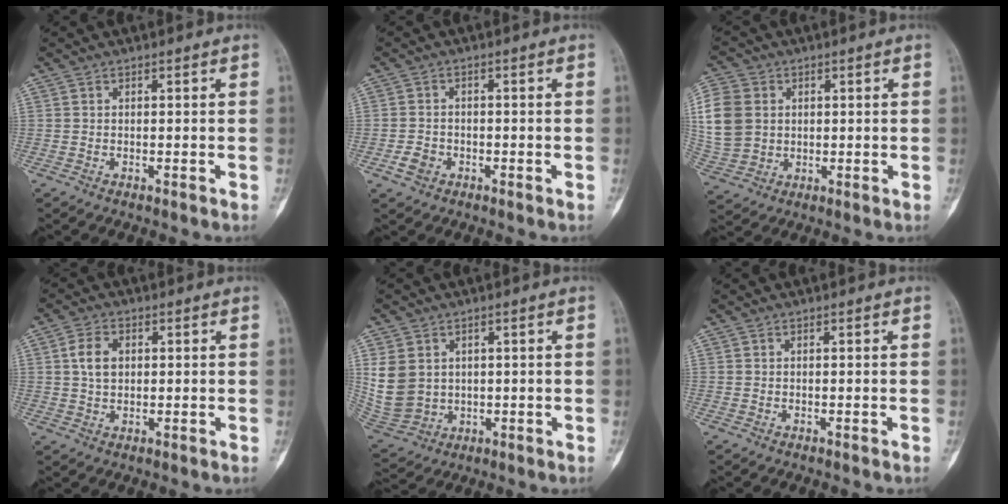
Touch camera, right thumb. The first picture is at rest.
{"total": 3.1, "force": [-1.3, 2.4, 1.4], "torque": [-0.022, 0.011, -0.022]}
{"total": 15.5, "force": [2.7, 12.9, 8.2], "torque": [-0.197, 0.010, 0.061]}
{"total": 5.0, "force": [1.0, 3.5, 3.5], "torque": [-0.057, 0.001, 0.016]}
{"total": 9.5, "force": [2.0, 7.9, 5.0], "torque": [-0.088, -0.007, 0.060]}
{"total": 0.0}